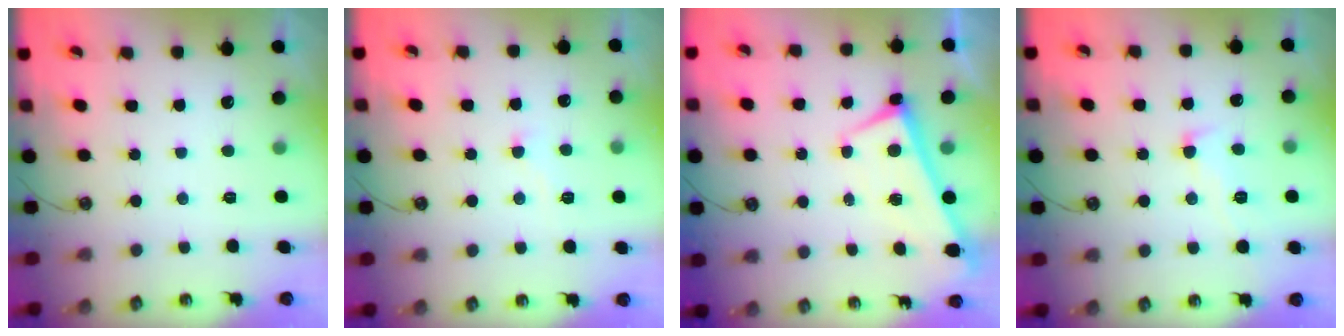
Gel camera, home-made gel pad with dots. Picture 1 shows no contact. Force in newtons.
{"total": 2.4, "press": 2.4, "slide": 0.4}
{"total": 1.0, "press": 0.9, "slide": 0.3}
{"total": 1.0, "press": 0.3, "slide": 0.9}